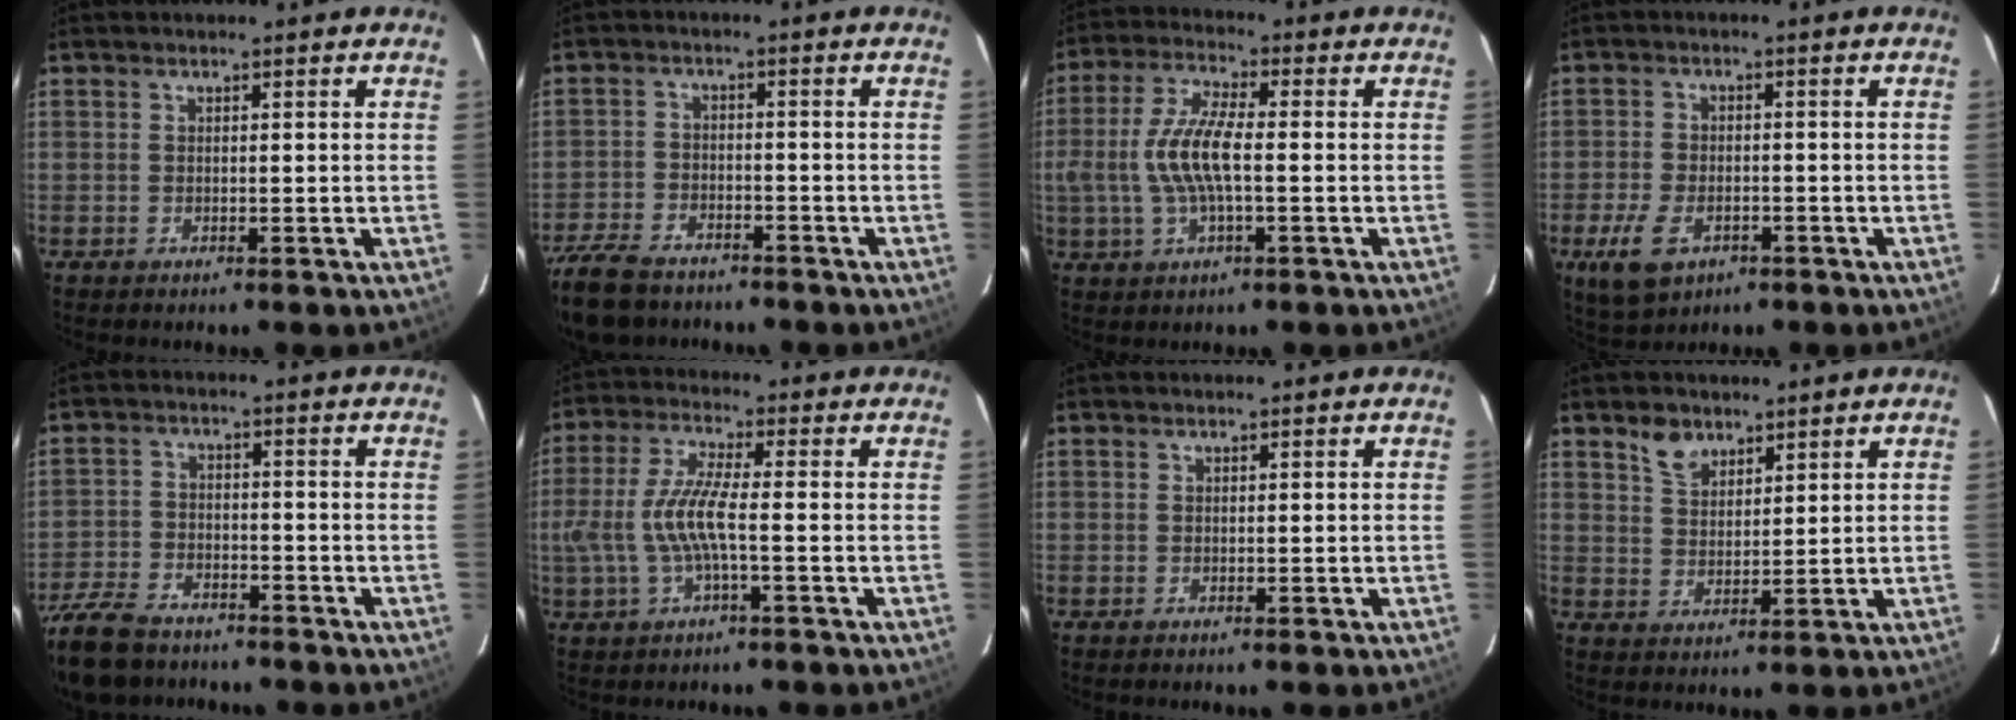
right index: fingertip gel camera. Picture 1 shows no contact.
{"total": 11.5, "force": [-8.8, 5.8, 4.6], "torque": [-0.133, -0.005, -0.159]}
{"total": 10.2, "force": [-1.0, 3.1, 9.7], "torque": [-0.201, 0.004, -0.018]}
{"total": 8.8, "force": [-4.3, 5.3, 5.5], "torque": [-0.135, -0.011, -0.073]}
{"total": 12.9, "force": [-9.9, 6.3, 5.2], "torque": [-0.147, -0.005, -0.181]}
{"total": 9.2, "force": [-1.7, 1.5, 8.9], "torque": [-0.193, -0.001, -0.026]}
{"total": 0.0}
{"total": 4.9, "force": [3.5, 2.9, 2.0], "torque": [-0.027, 0.006, 0.066]}